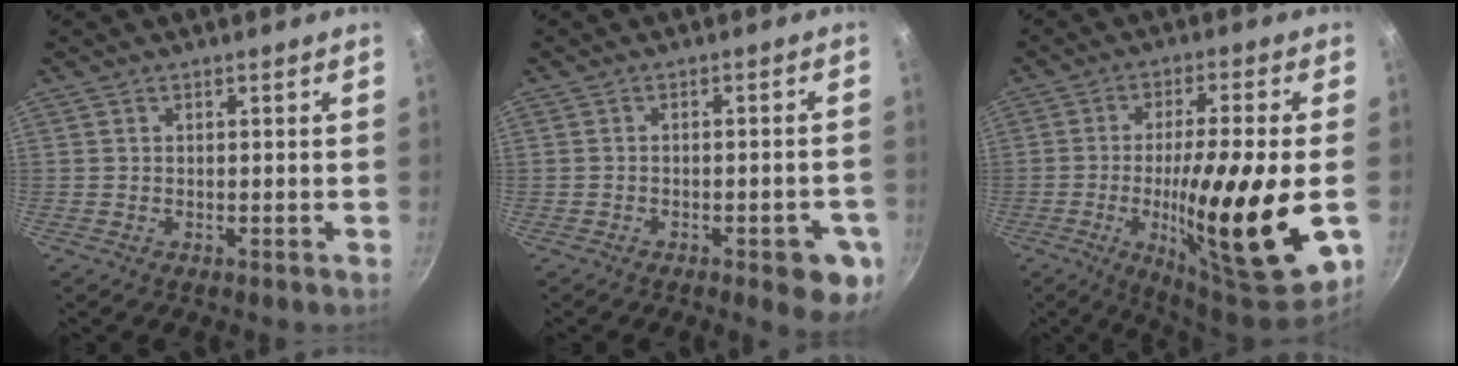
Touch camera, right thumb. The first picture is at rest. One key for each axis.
{"total": 8.1, "fx": -3.3, "fy": 3.0, "fz": 6.8, "tx": -0.062, "ty": 0.014, "tz": -0.034}
{"total": 23.5, "fx": -4.3, "fy": 4.6, "fz": 22.7, "tx": -0.349, "ty": 0.003, "tz": -0.062}